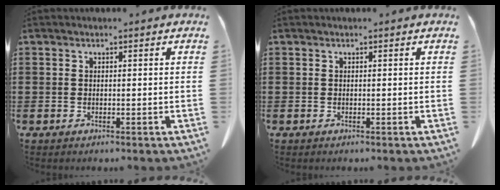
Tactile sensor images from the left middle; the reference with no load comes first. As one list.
[{"total": 0.0}]